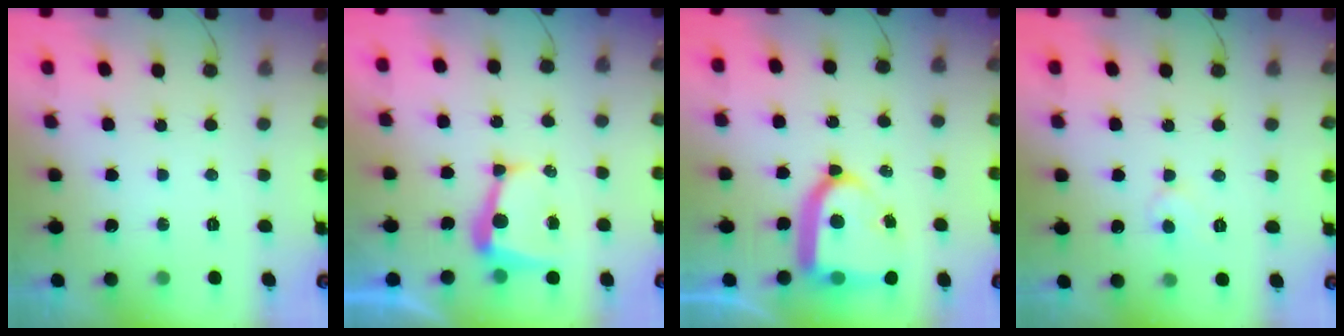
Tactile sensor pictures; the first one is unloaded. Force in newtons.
{"total": 5.8, "press": 5.8, "slide": 0.7}
{"total": 15.7, "press": 15.7, "slide": 1.5}
{"total": 5.5, "press": 5.5, "slide": 0.4}